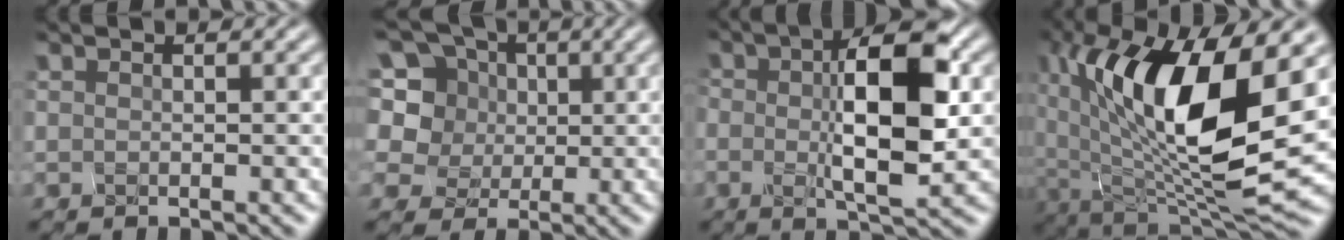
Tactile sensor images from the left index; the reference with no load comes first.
{"total": 8.3, "force": [4.3, 6.5, 2.9], "torque": [-0.082, 0.030, 0.078]}
{"total": 7.3, "force": [-0.4, 2.5, 6.9], "torque": [-0.132, 0.003, 0.011]}
{"total": 12.9, "force": [1.7, 5.1, 11.8], "torque": [-0.225, -0.015, 0.043]}